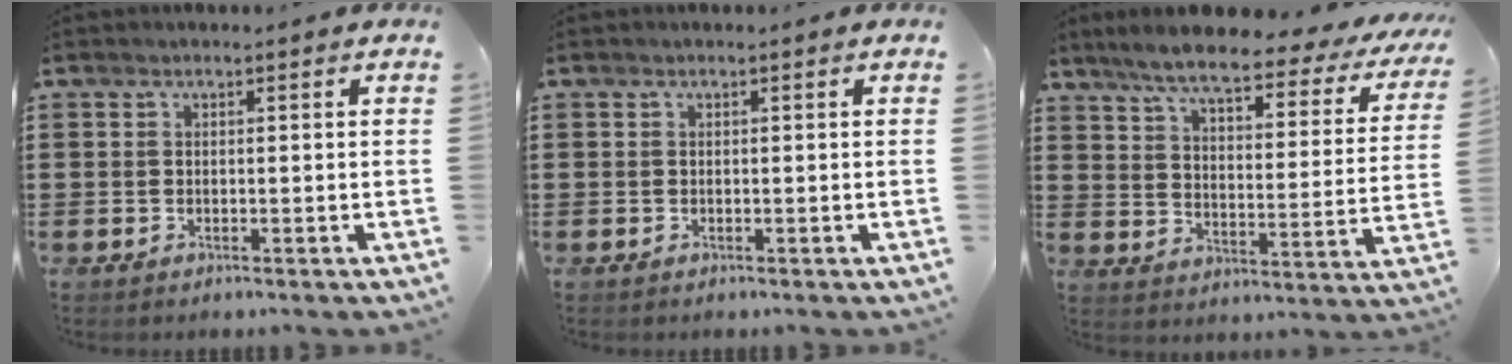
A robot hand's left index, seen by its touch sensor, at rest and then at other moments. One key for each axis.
{"total": 0.0}
{"total": 7.4, "fx": 6.0, "fy": 0.6, "fz": 4.2, "tx": -0.099, "ty": -0.039, "tz": 0.097}